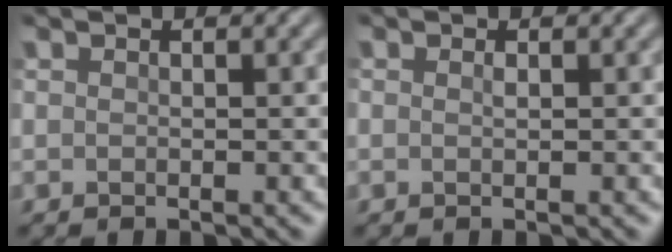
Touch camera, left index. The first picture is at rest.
{"total": 0.0}